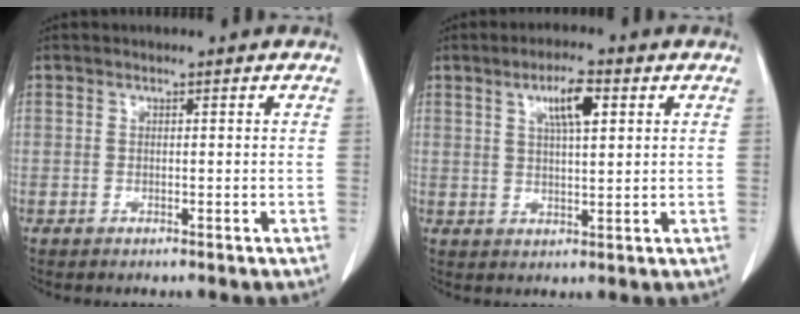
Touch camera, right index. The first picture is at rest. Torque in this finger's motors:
{"motor_torque": [0.23, 0.20, 0.31, 0.06]}